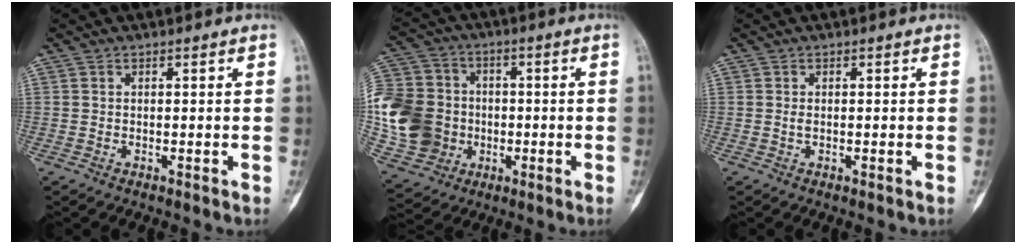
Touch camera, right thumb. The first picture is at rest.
{"total": 19.3, "force": [-2.0, 16.6, 9.6], "torque": [-0.199, 0.023, -0.027]}
{"total": 1.0, "force": [-0.1, 0.3, 0.9], "torque": [-0.017, -0.002, 0.000]}